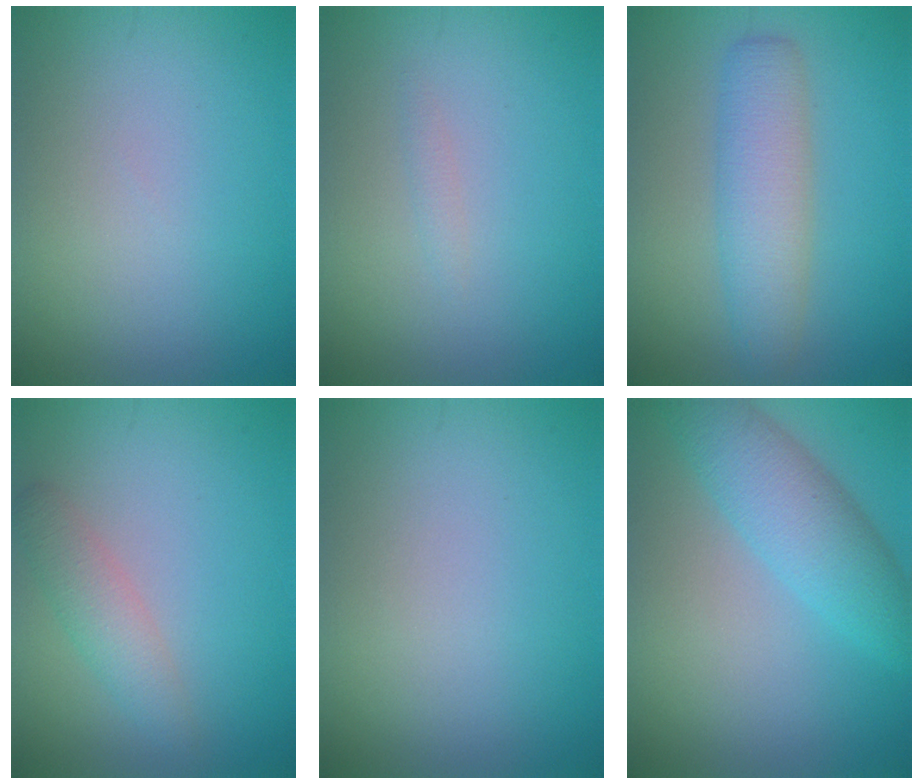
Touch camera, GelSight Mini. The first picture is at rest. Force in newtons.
{"total": 0.7, "press": 0.6, "slide": 0.1}
{"total": 4.7, "press": 4.7, "slide": 0.3}
{"total": 2.5, "press": 2.5, "slide": 0.2}
{"total": 0.0}
{"total": 5.3, "press": 5.3, "slide": 0.3}